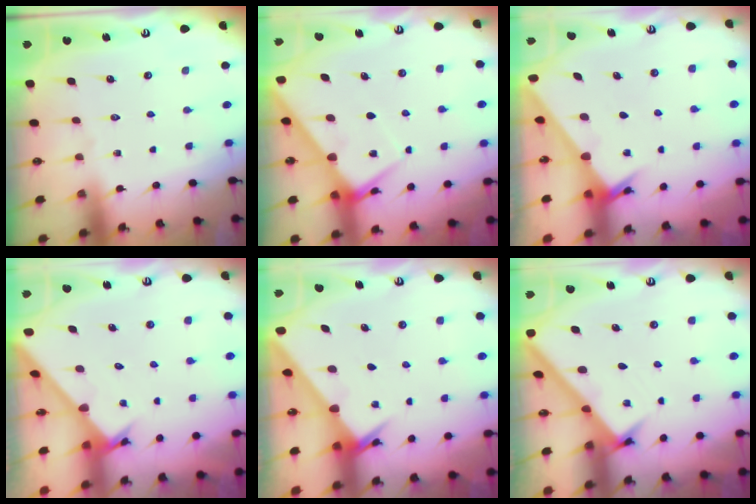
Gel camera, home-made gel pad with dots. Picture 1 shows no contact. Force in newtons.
{"total": 6.0, "press": 6.0, "slide": 0.6}
{"total": 2.5, "press": 2.5, "slide": 0.2}
{"total": 2.4, "press": 2.4, "slide": 0.2}
{"total": 2.4, "press": 2.4, "slide": 0.3}
{"total": 2.7, "press": 2.7, "slide": 0.3}